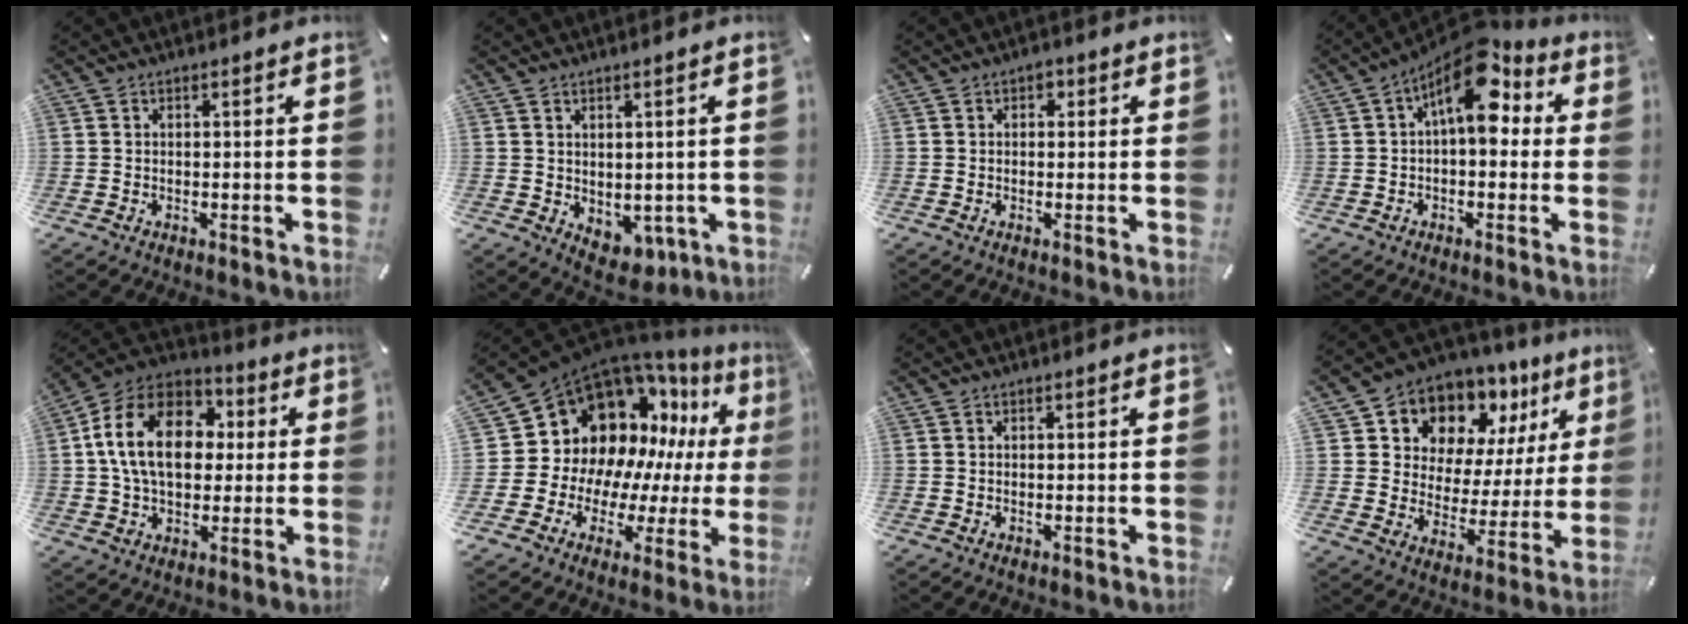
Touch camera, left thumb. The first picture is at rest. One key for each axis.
{"total": 3.2, "fx": 0.9, "fy": 2.8, "fz": 1.2, "tx": -0.008, "ty": -0.003, "tz": 0.019}
{"total": 1.7, "fx": 0.4, "fy": 1.4, "fz": 0.8, "tx": -0.001, "ty": 0.001, "tz": 0.001}
{"total": 12.4, "fx": 5.0, "fy": 5.9, "fz": 9.6, "tx": -0.157, "ty": -0.034, "tz": 0.083}
{"total": 17.7, "fx": 2.6, "fy": 13.0, "fz": 11.8, "tx": -0.237, "ty": 0.014, "tz": 0.045}
{"total": 17.4, "fx": 9.2, "fy": 13.3, "fz": 6.6, "tx": -0.101, "ty": -0.109, "tz": 0.195}
{"total": 0.0}
{"total": 10.8, "fx": 8.7, "fy": 6.3, "fz": 0.2, "tx": -0.011, "ty": -0.102, "tz": 0.159}